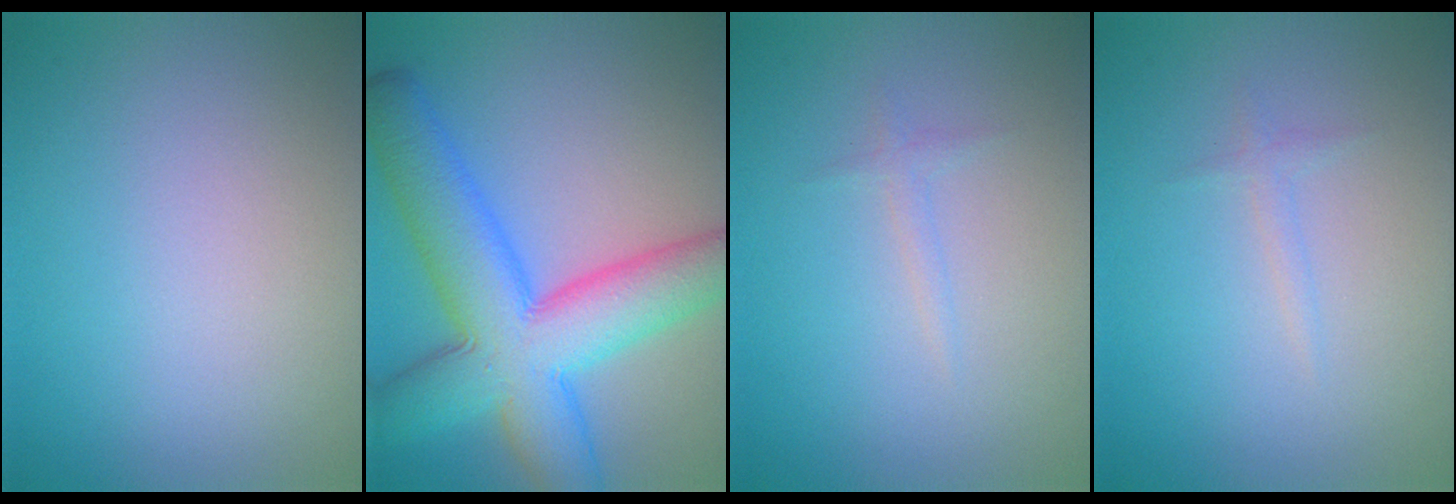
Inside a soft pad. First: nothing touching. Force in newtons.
{"total": 10.8, "press": 10.8, "slide": 0.3}
{"total": 0.8, "press": 0.8, "slide": 0.0}
{"total": 0.8, "press": 0.8, "slide": 0.0}